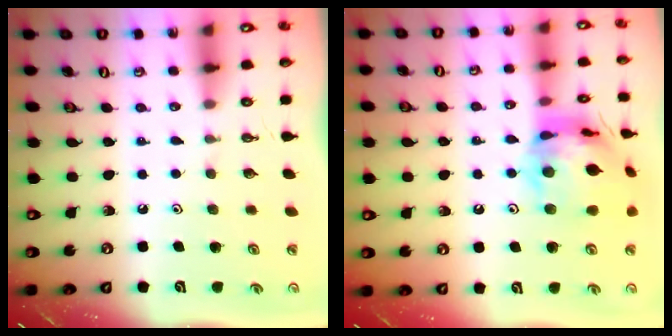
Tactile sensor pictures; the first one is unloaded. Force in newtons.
{"total": 18.9, "press": 18.8, "slide": 2.0}